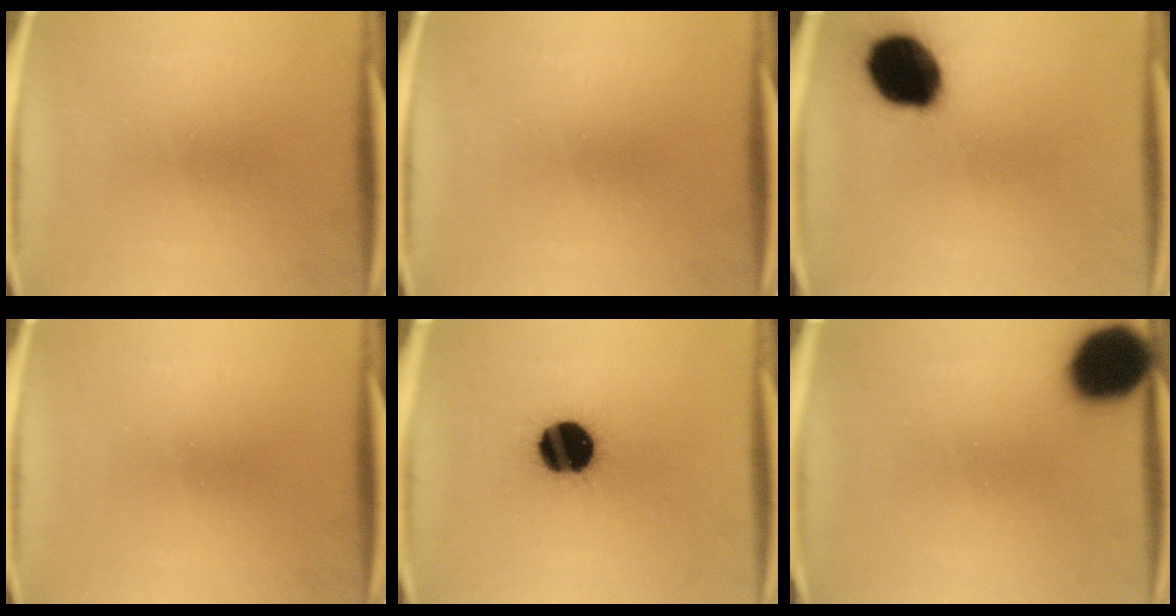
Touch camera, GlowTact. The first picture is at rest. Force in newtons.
{"total": 0.0}
{"total": 18.3}
{"total": 0.0}
{"total": 16.8}
{"total": 16.3}